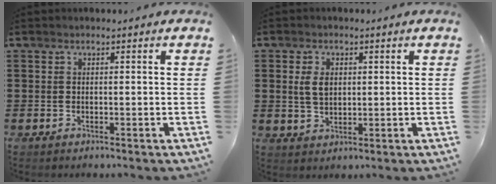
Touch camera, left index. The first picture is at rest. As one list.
[{"total": 3.8, "force": [0.9, 2.4, 2.8], "torque": [-0.069, 0.006, 0.012]}]